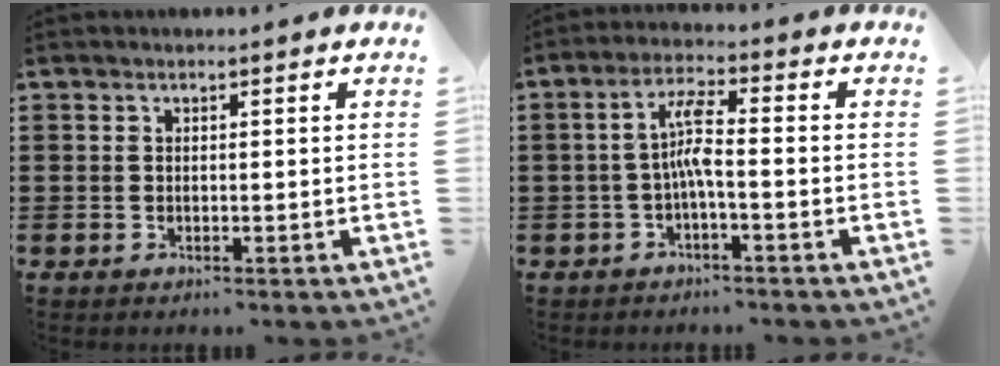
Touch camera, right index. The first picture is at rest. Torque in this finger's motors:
{"motor_torque": [1.13, -0.46, 0.23, 0.18]}